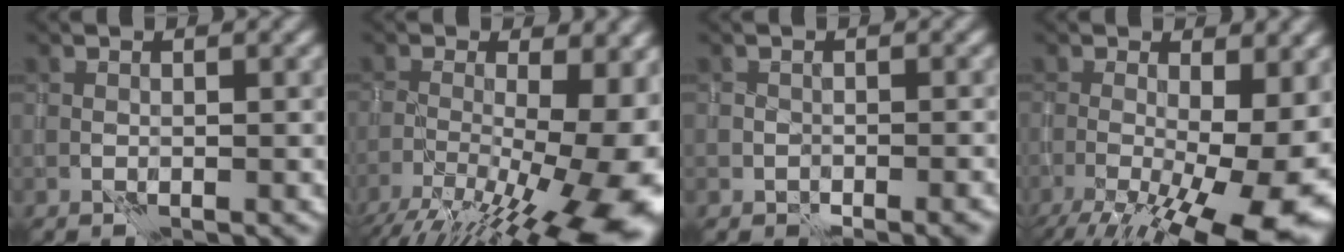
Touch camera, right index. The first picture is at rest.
{"total": 16.2, "force": [-6.4, 5.7, 13.7], "torque": [-0.200, -0.016, -0.088]}
{"total": 1.9, "force": [-1.4, 1.1, 0.7], "torque": [-0.009, 0.003, -0.013]}
{"total": 15.2, "force": [-4.3, 5.4, 13.5], "torque": [-0.182, -0.023, -0.052]}